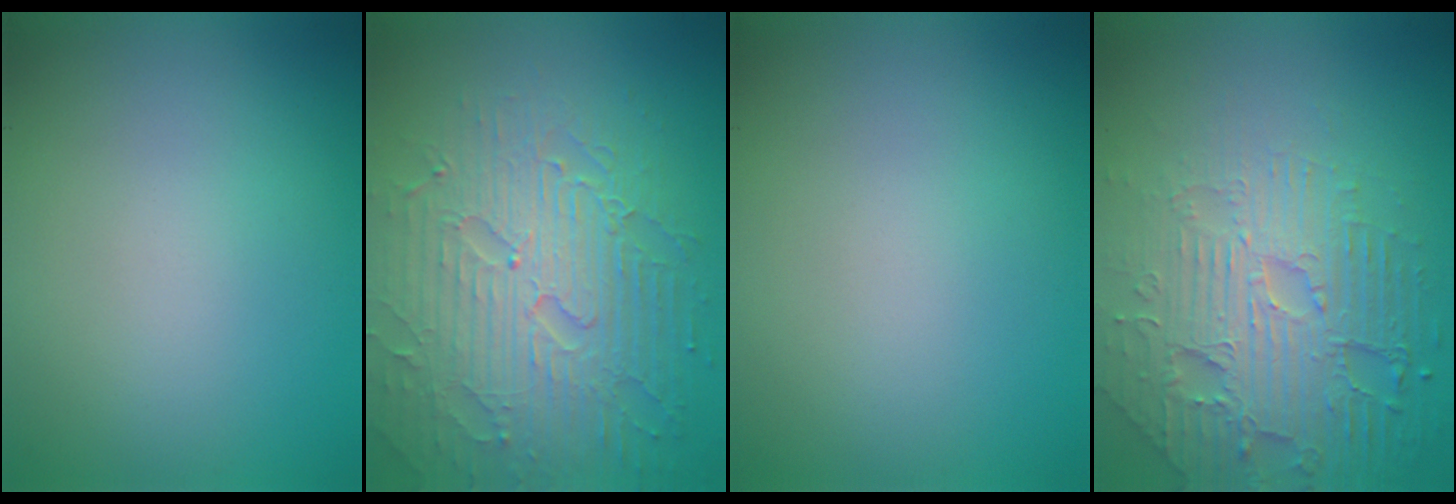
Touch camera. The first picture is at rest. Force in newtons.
{"total": 8.2, "press": 6.1, "slide": 5.5}
{"total": 0.0}
{"total": 7.1, "press": 5.4, "slide": 4.6}